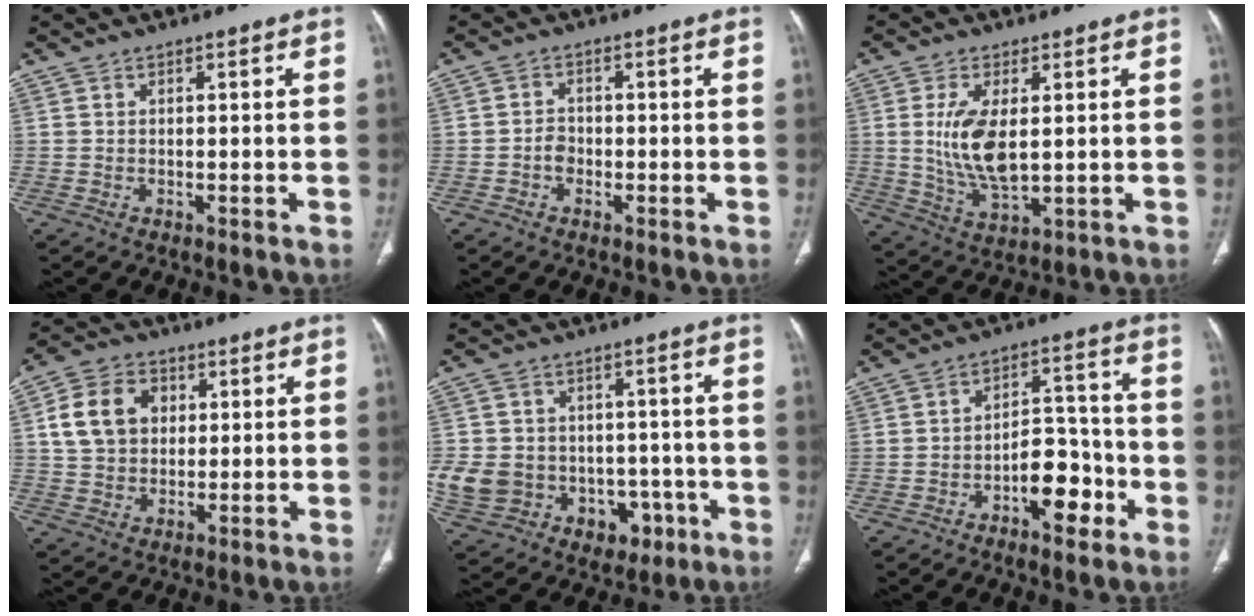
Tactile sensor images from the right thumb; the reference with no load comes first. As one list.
[{"total": 1.7, "force": [-0.7, 1.4, 0.7], "torque": [-0.004, 0.007, -0.016]}, {"total": 10.3, "force": [1.2, 4.7, 9.0], "torque": [-0.183, -0.019, 0.035]}, {"total": 11.8, "force": [2.8, 9.2, 6.9], "torque": [-0.103, 0.006, 0.049]}, {"total": 17.3, "force": [-3.9, 14.6, 8.3], "torque": [-0.149, 0.034, -0.037]}, {"total": 9.9, "force": [-4.4, 5.3, 7.1], "torque": [-0.080, 0.045, -0.068]}]